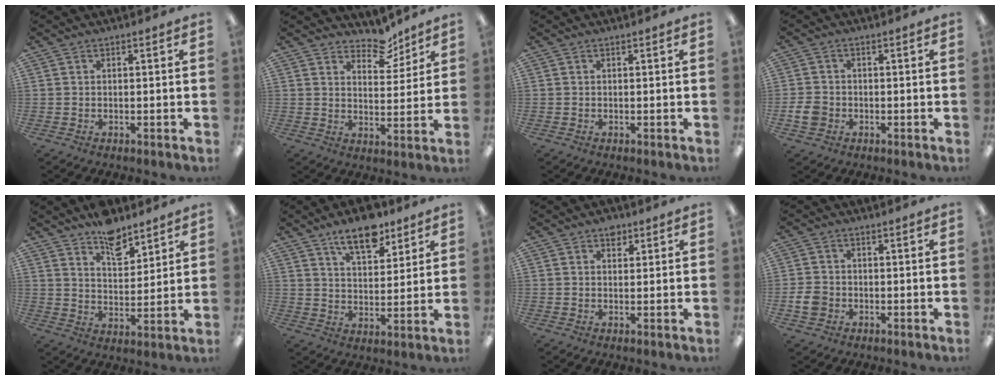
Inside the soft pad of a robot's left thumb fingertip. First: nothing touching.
{"total": 7.6, "force": [6.4, 3.5, 2.4], "torque": [-0.019, -0.045, 0.111]}
{"total": 0.0}
{"total": 4.0, "force": [-1.1, 3.4, 1.8], "torque": [-0.033, 0.000, -0.023]}
{"total": 9.1, "force": [7.3, 4.2, 3.2], "torque": [-0.032, -0.049, 0.129]}
{"total": 11.3, "force": [8.1, 5.0, 6.1], "torque": [-0.082, -0.044, 0.138]}
{"total": 2.9, "force": [1.8, 1.9, 1.3], "torque": [-0.003, -0.005, 0.028]}
{"total": 4.0, "force": [-1.0, 3.4, 1.8], "torque": [-0.035, 0.007, -0.018]}